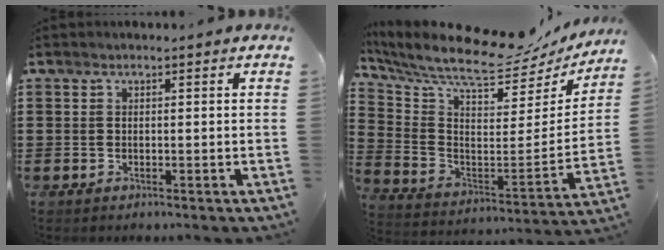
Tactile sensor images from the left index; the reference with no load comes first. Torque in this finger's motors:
{"motor_torque": [0.46, 0.42, 0.62, 0.15]}